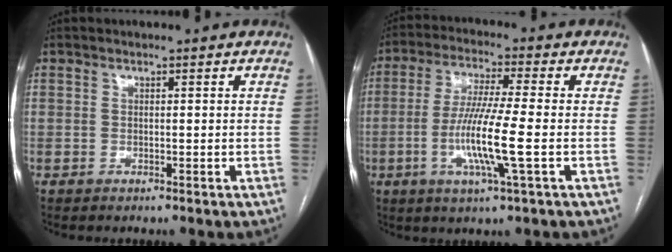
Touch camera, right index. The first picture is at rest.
{"total": 10.4, "force": [-2.4, -0.4, 10.1], "torque": [-0.203, -0.014, -0.051]}